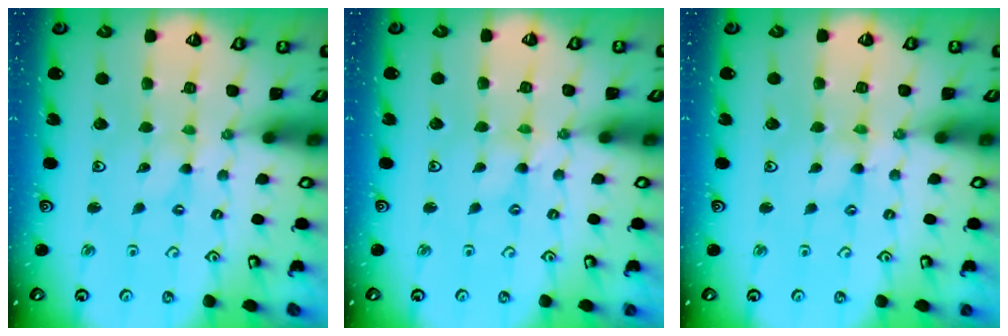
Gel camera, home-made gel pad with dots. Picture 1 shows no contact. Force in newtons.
{"total": 0.7, "press": 0.7, "slide": 0.1}
{"total": 2.2, "press": 2.2, "slide": 0.4}